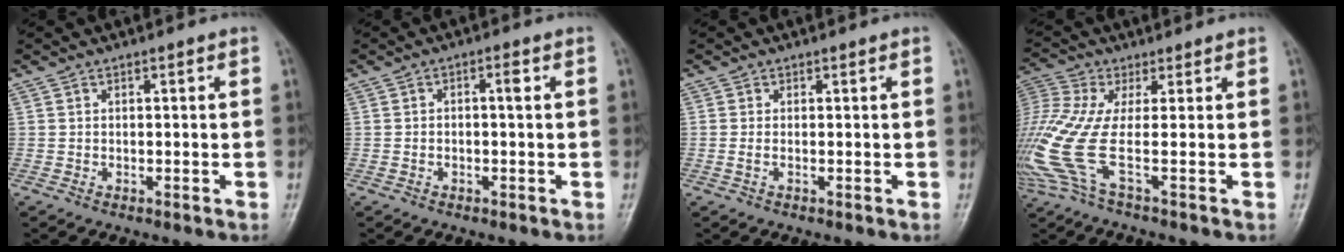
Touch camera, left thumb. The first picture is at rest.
{"total": 1.6, "force": [-0.1, 0.3, 1.6], "torque": [-0.031, 0.013, 0.000]}
{"total": 0.9, "force": [-0.1, 0.1, 0.8], "torque": [-0.025, 0.001, 0.000]}
{"total": 12.0, "force": [-2.2, 1.6, 11.6], "torque": [-0.309, 0.004, -0.056]}